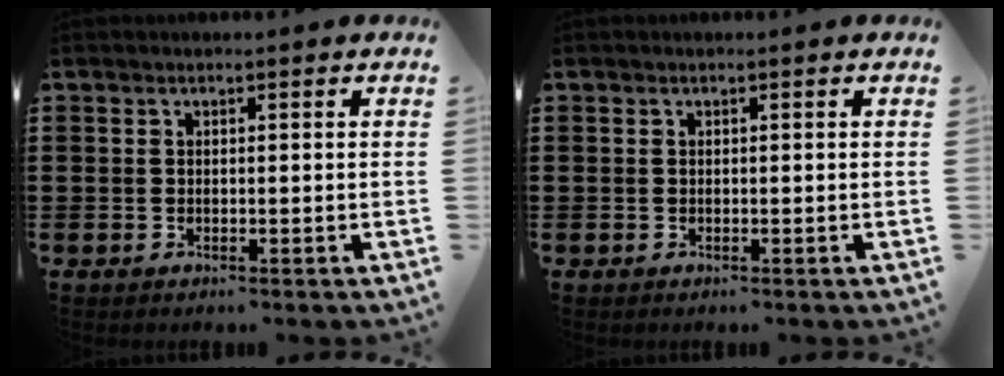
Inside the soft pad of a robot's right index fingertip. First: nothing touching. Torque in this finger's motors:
{"motor_torque": [1.33, 0.81, 0.00, 0.00]}